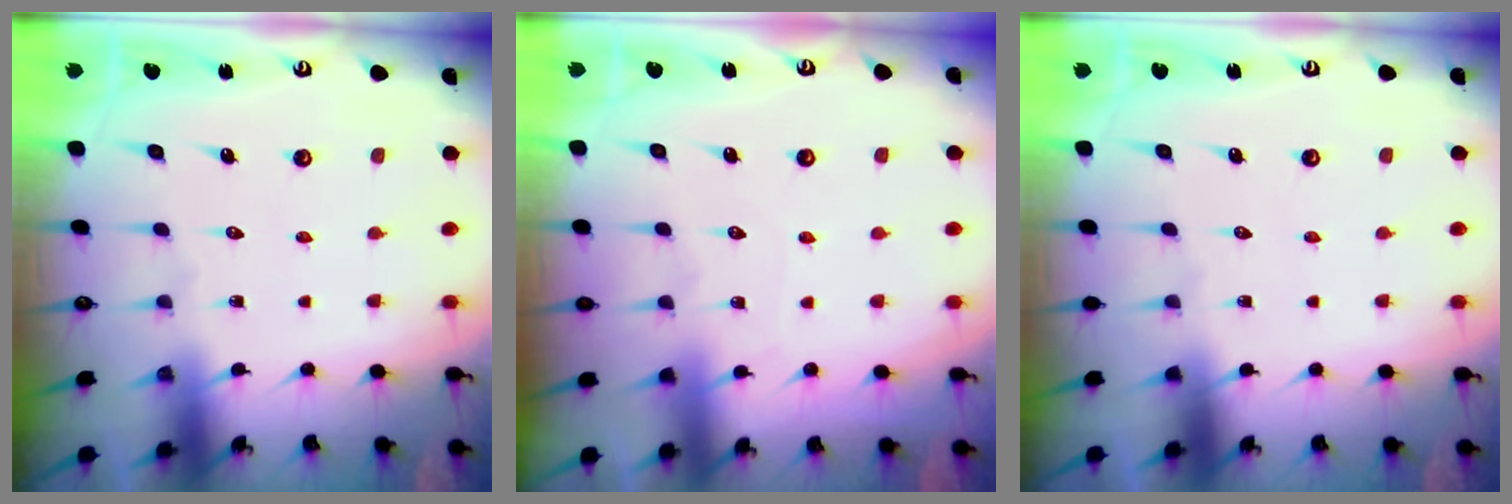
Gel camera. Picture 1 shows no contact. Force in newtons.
{"total": 2.9, "press": 2.9, "slide": 0.4}
{"total": 0.0}